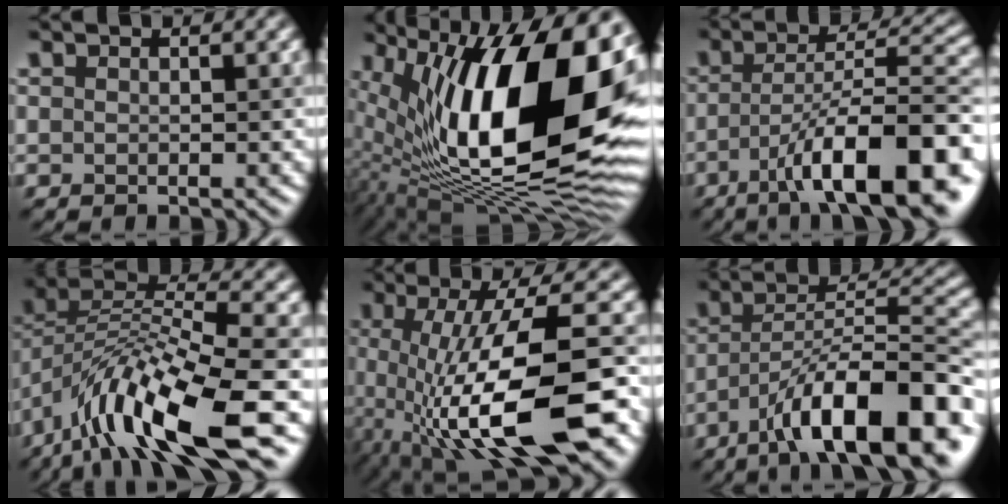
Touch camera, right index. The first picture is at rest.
{"total": 20.1, "force": [2.9, 9.6, 17.4], "torque": [-0.289, 0.004, 0.042]}
{"total": 13.2, "force": [-6.1, 3.8, 11.0], "torque": [-0.164, 0.003, -0.095]}
{"total": 11.6, "force": [-6.1, 3.3, 9.3], "torque": [-0.164, 0.004, -0.117]}
{"total": 13.3, "force": [-3.1, 3.9, 12.3], "torque": [-0.208, -0.012, -0.053]}
{"total": 13.0, "force": [-7.4, 3.8, 10.0], "torque": [-0.142, 0.017, -0.127]}